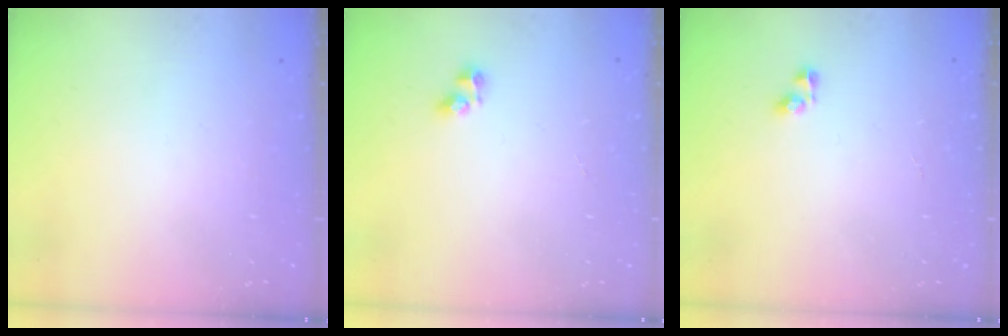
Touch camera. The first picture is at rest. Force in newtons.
{"total": 3.7, "press": 3.6, "slide": 0.4}
{"total": 2.6, "press": 2.6, "slide": 0.2}